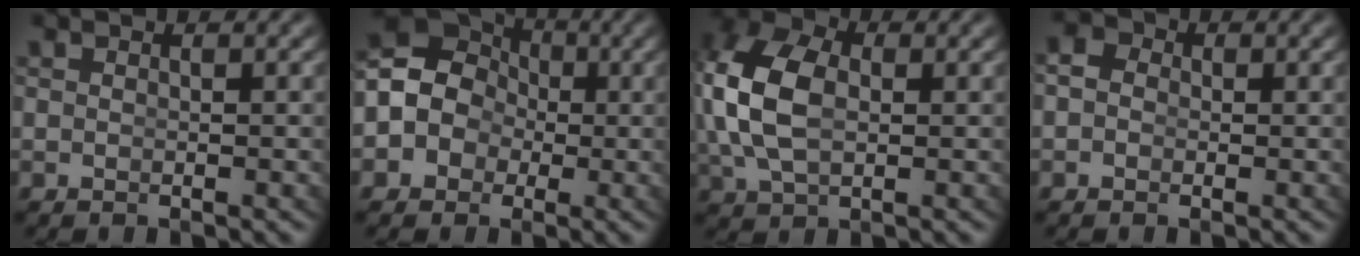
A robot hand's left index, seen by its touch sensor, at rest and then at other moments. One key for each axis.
{"total": 10.5, "fx": 0.2, "fy": 9.5, "fz": 4.6, "tx": -0.110, "ty": -0.014, "tz": -0.007}
{"total": 7.3, "fx": 0.8, "fy": 5.1, "fz": 5.1, "tx": -0.139, "ty": -0.014, "tz": 0.027}
{"total": 3.4, "fx": 0.6, "fy": 3.0, "fz": 1.5, "tx": -0.025, "ty": 0.004, "tz": -0.004}